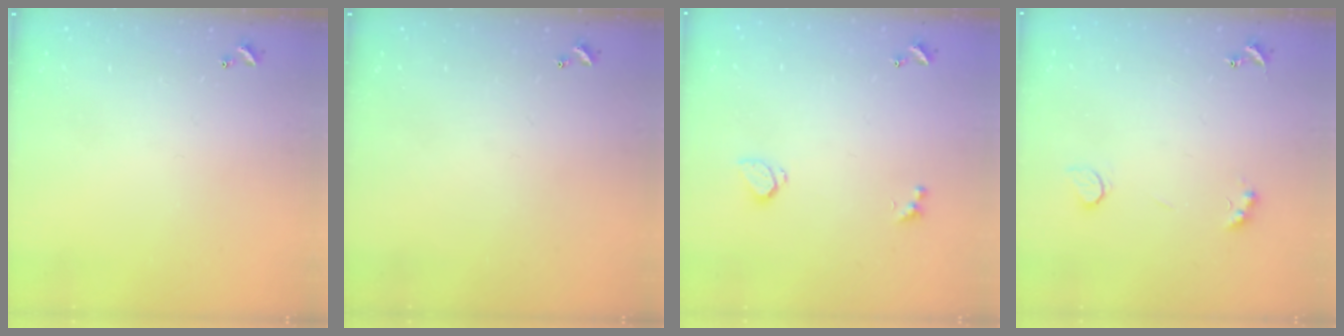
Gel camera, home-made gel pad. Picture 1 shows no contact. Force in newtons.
{"total": 0.0}
{"total": 0.8, "press": 0.6, "slide": 0.4}
{"total": 3.7, "press": 3.4, "slide": 1.2}